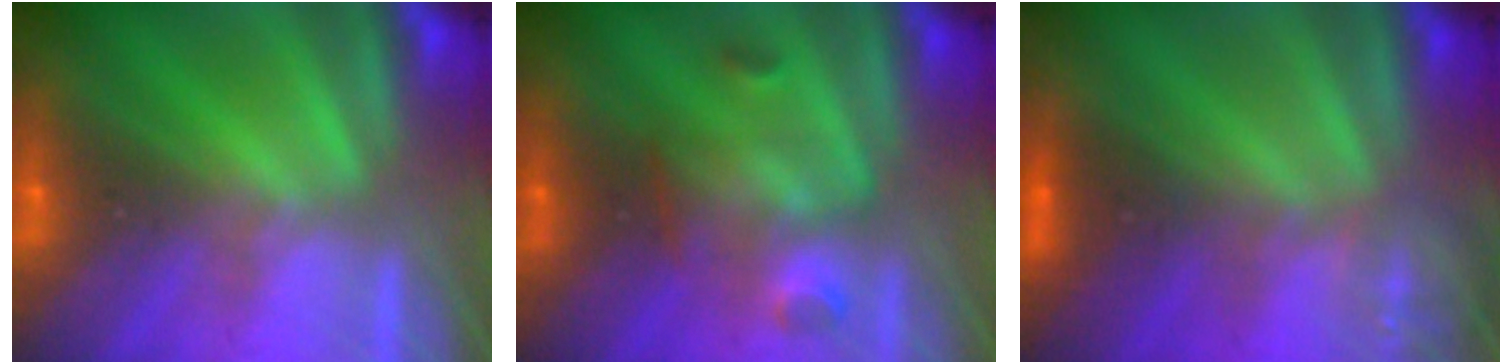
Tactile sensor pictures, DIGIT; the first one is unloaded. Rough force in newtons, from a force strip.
{"total": 2.9}
{"total": 3.0}